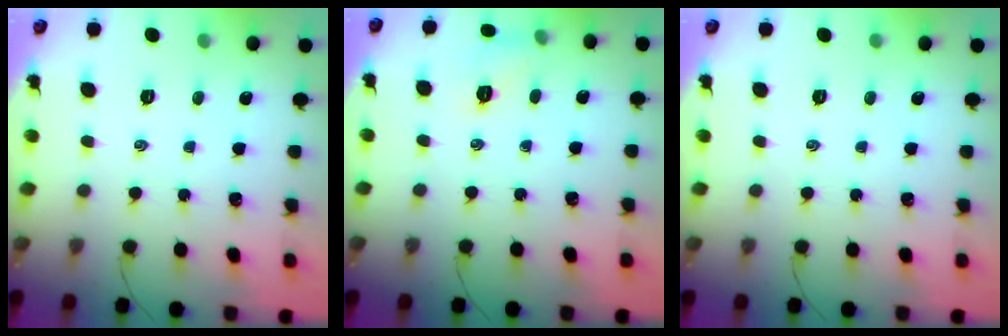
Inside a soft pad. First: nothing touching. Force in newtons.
{"total": 6.4, "press": 6.2, "slide": 1.7}
{"total": 0.0}